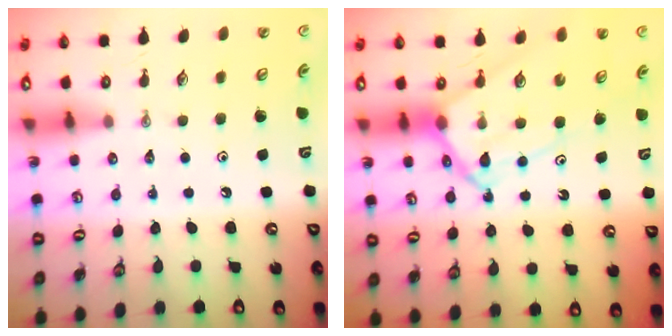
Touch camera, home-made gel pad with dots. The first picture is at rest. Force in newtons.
{"total": 11.9, "press": 11.8, "slide": 1.1}